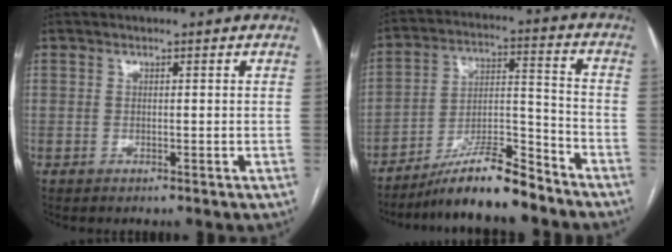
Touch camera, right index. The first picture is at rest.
{"total": 12.9, "force": [-10.8, 1.5, 6.9], "torque": [-0.112, 0.011, -0.185]}